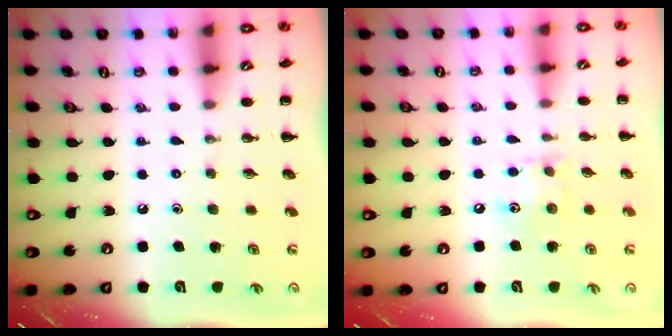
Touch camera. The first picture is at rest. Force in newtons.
{"total": 7.2, "press": 7.1, "slide": 1.0}